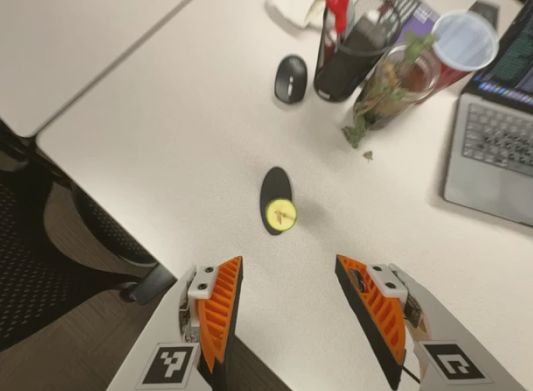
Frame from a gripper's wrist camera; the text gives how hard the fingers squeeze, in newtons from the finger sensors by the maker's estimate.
{"total": 0.0}